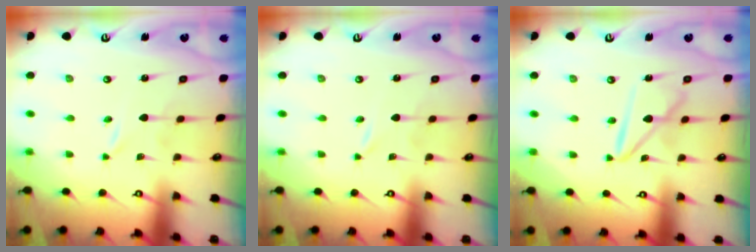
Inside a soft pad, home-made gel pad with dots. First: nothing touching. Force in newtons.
{"total": 0.0}
{"total": 10.3, "press": 10.3, "slide": 1.0}